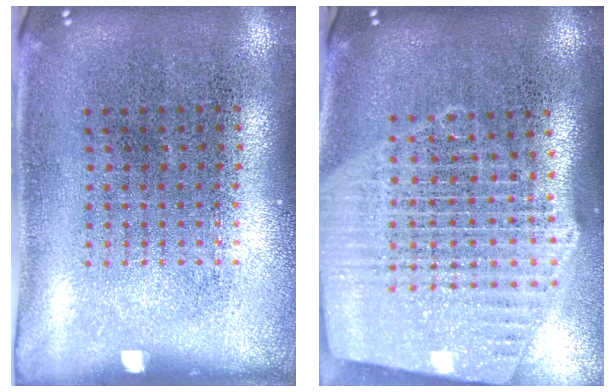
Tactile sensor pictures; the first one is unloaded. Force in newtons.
{"total": 2.6, "press": 2.2, "slide": 1.4}